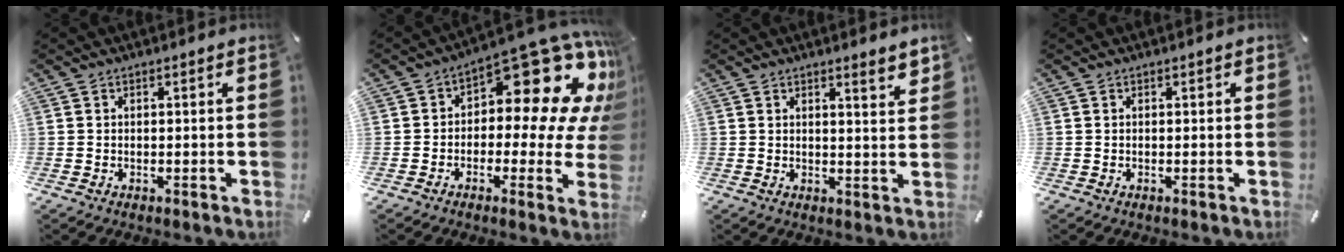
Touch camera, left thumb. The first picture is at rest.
{"total": 16.8, "force": [8.1, 8.2, 12.2], "torque": [-0.154, -0.074, 0.128]}
{"total": 3.7, "force": [3.0, 0.2, 2.1], "torque": [-0.022, -0.027, 0.047]}
{"total": 0.0}